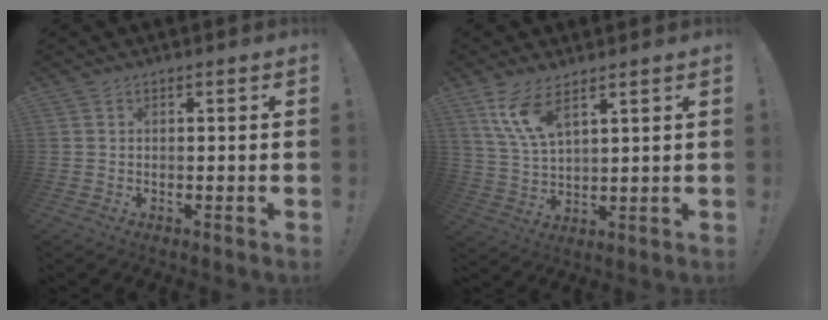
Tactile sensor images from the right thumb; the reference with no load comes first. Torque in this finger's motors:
{"motor_torque": [-0.20, 1.19, 0.46, -0.17, 0.28]}